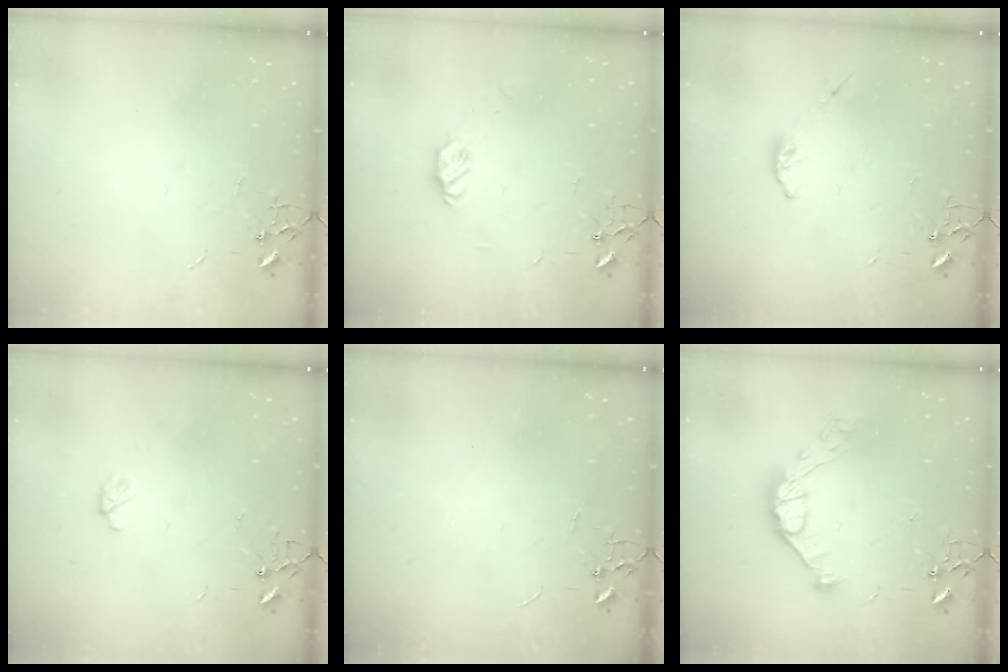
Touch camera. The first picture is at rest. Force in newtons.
{"total": 6.3, "press": 6.3, "slide": 0.5}
{"total": 3.4, "press": 3.4, "slide": 0.4}
{"total": 3.5, "press": 3.4, "slide": 0.6}
{"total": 0.0}
{"total": 11.7, "press": 11.7, "slide": 1.1}